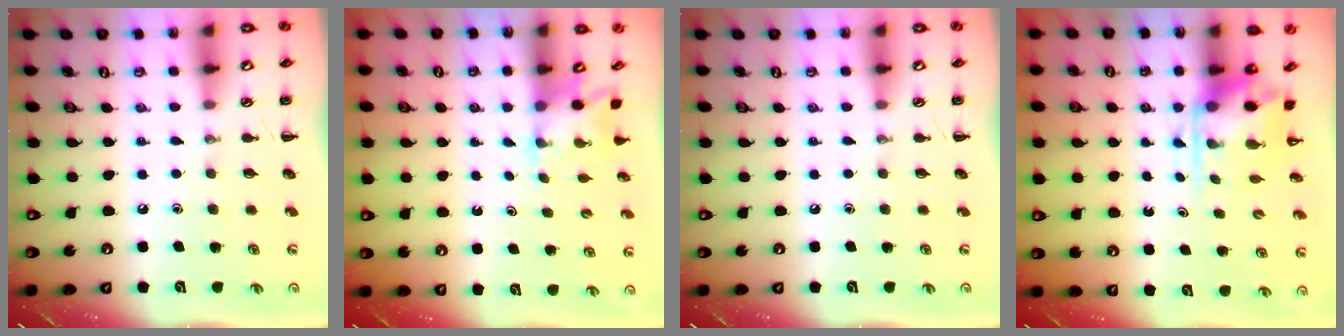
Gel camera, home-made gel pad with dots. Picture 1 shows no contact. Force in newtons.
{"total": 1.6, "press": 1.5, "slide": 0.6}
{"total": 0.0}
{"total": 3.8, "press": 3.7, "slide": 0.9}